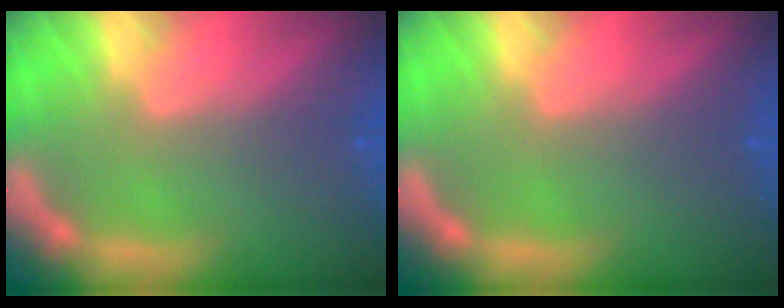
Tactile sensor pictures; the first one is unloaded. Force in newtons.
{"total": 0.0}